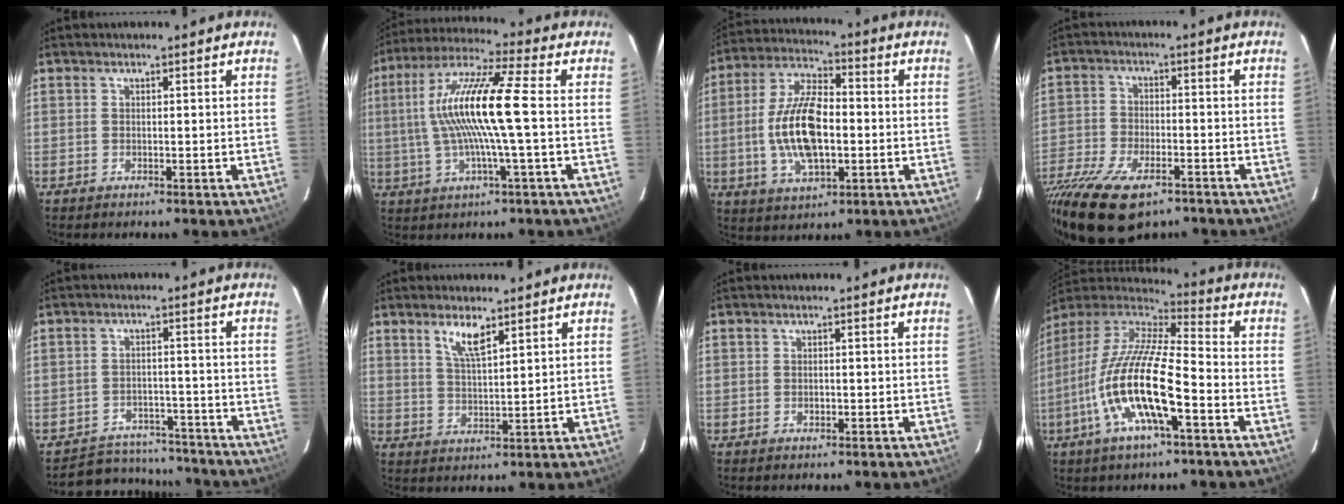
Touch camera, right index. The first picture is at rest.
{"total": 14.7, "force": [0.1, 0.4, 14.7], "torque": [-0.285, 0.011, -0.002]}
{"total": 15.0, "force": [-2.0, 6.7, 13.2], "torque": [-0.271, 0.003, -0.034]}
{"total": 19.1, "force": [-12.5, 8.3, 11.8], "torque": [-0.269, -0.057, -0.214]}
{"total": 11.6, "force": [-10.2, 5.2, 1.7], "torque": [-0.046, 0.033, -0.125]}
{"total": 5.2, "force": [3.3, 1.4, 3.7], "torque": [-0.071, -0.002, 0.066]}
{"total": 1.0, "force": [-0.3, 0.9, 0.5], "torque": [-0.008, 0.001, -0.003]}
{"total": 18.9, "force": [-6.9, 4.7, 17.0], "torque": [-0.325, -0.026, -0.137]}